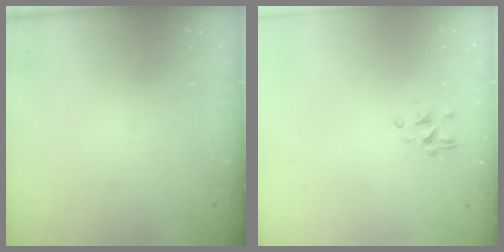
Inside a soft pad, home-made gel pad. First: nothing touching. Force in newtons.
{"total": 2.2, "press": 2.0, "slide": 0.9}